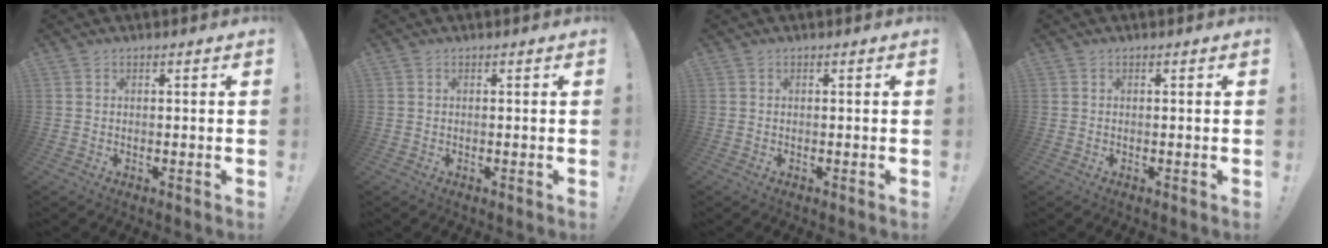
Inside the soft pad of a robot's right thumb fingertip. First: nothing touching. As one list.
[{"total": 0.0}, {"total": 0.0}, {"total": 0.0}]